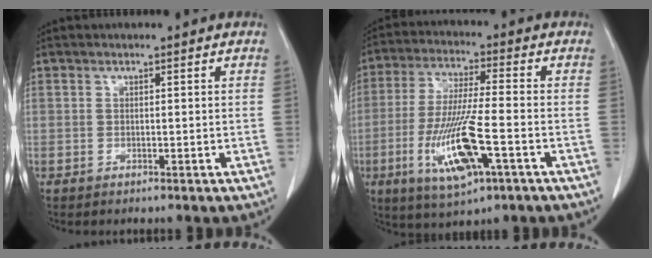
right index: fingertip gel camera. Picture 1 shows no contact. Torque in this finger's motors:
{"motor_torque": [0.48, -0.03, 0.30, 0.21]}